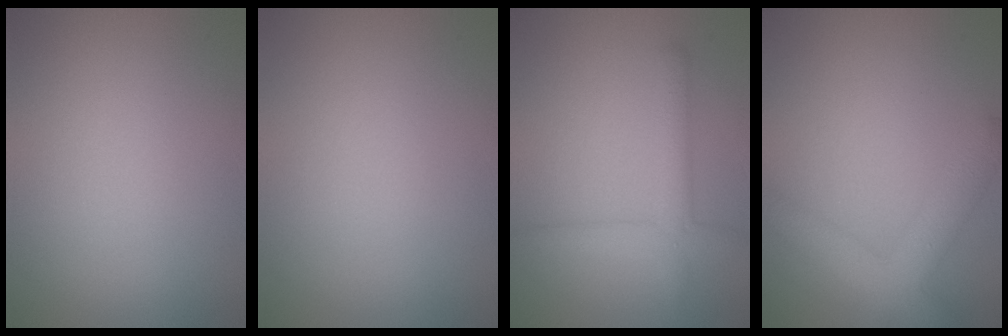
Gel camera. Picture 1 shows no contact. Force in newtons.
{"total": 0.0}
{"total": 2.7, "press": 2.7, "slide": 0.2}
{"total": 5.2, "press": 5.2, "slide": 0.2}